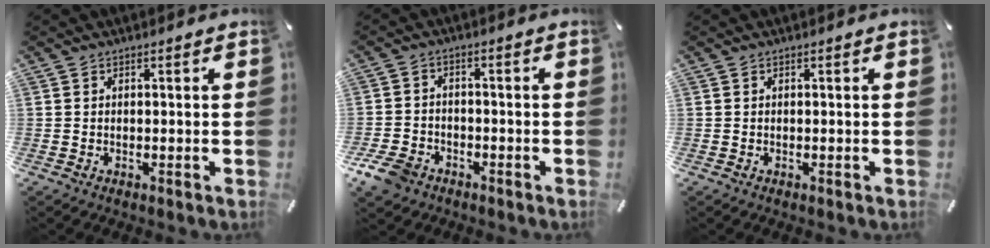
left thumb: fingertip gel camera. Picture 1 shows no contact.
{"total": 6.1, "force": [-3.9, 4.1, 2.3], "torque": [-0.063, 0.017, -0.078]}
{"total": 0.0}